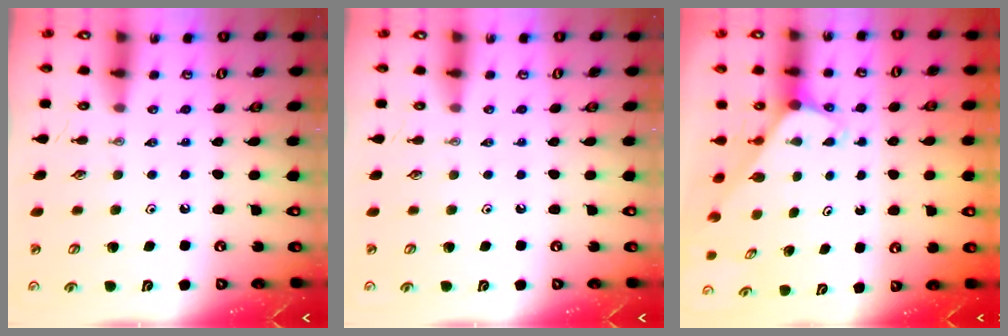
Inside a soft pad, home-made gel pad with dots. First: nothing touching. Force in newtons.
{"total": 0.0}
{"total": 1.8, "press": 1.8, "slide": 0.1}